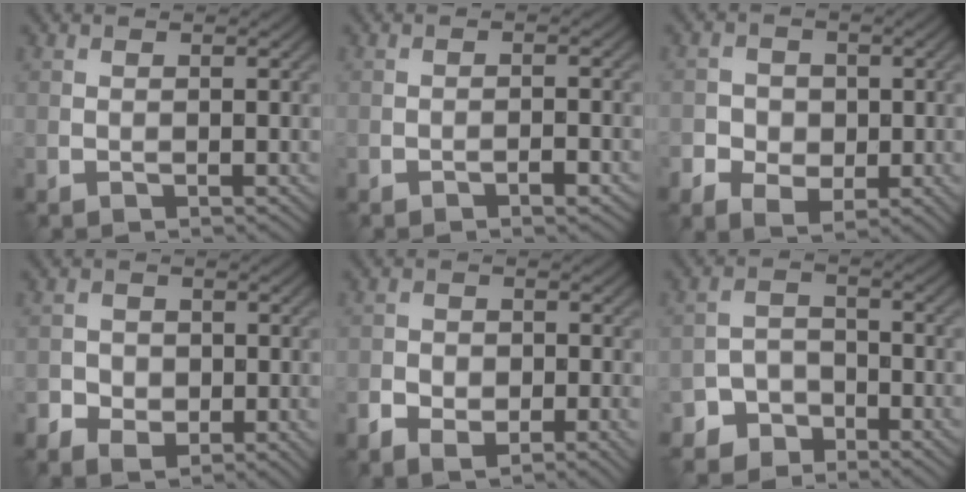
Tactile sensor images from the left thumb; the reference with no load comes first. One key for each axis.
{"total": 1.7, "fx": -1.1, "fy": 0.4, "fz": 1.2, "tx": -0.018, "ty": 0.003, "tz": -0.018}
{"total": 4.2, "fx": -0.9, "fy": 3.5, "fz": 2.2, "tx": -0.038, "ty": -0.011, "tz": -0.015}
{"total": 4.3, "fx": -1.5, "fy": 3.4, "fz": 2.3, "tx": -0.036, "ty": -0.011, "tz": -0.025}
{"total": 6.6, "fx": -3.0, "fy": 4.0, "fz": 4.3, "tx": -0.066, "ty": -0.012, "tz": -0.044}
{"total": 4.4, "fx": -3.5, "fy": 2.5, "fz": 1.0, "tx": -0.017, "ty": 0.004, "tz": -0.075}